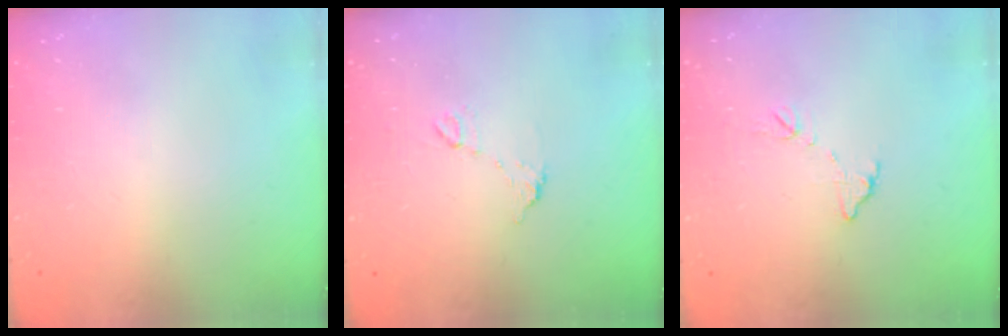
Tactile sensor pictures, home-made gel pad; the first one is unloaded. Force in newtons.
{"total": 6.7, "press": 6.7, "slide": 0.2}
{"total": 8.0, "press": 8.0, "slide": 0.4}